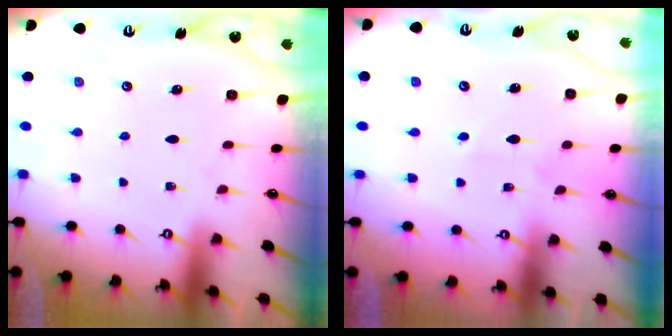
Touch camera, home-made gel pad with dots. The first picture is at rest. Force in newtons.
{"total": 4.4, "press": 4.3, "slide": 0.6}